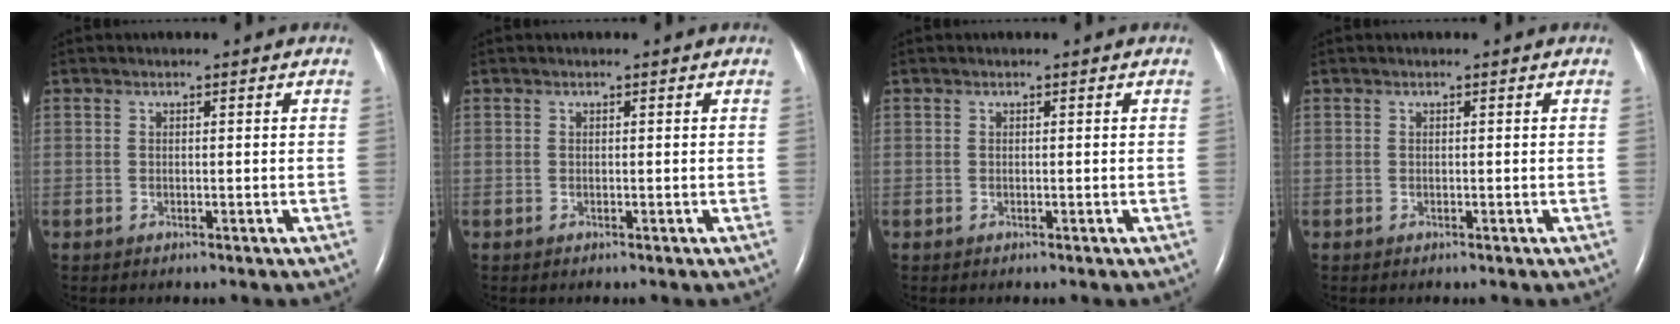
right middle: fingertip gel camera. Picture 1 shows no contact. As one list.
[{"total": 0.0}, {"total": 0.0}, {"total": 0.0}]